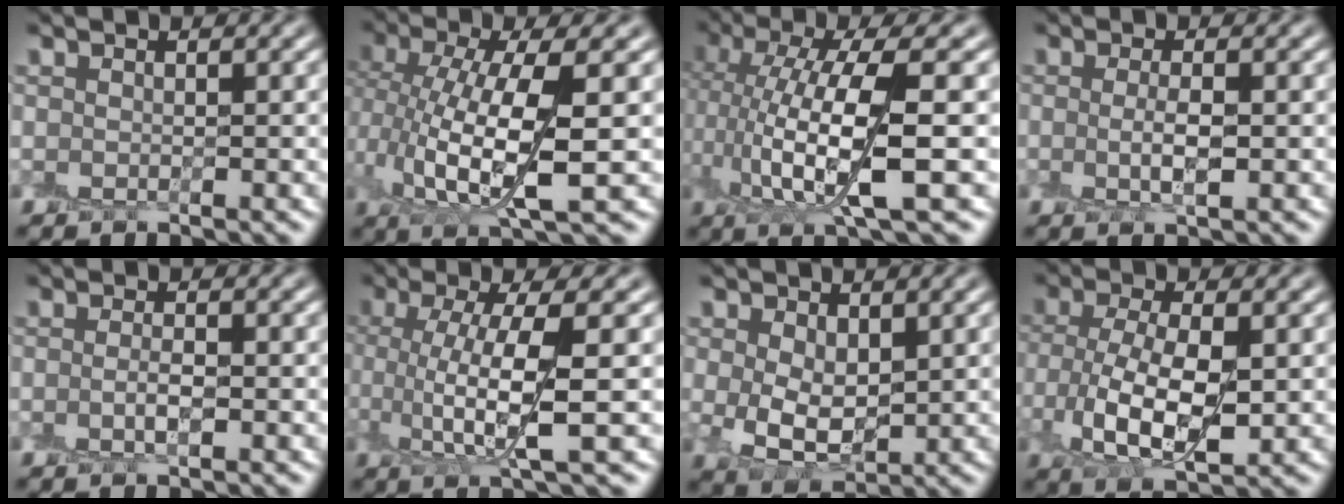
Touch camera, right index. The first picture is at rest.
{"total": 7.4, "force": [0.8, 2.6, 6.9], "torque": [-0.140, 0.001, 0.018]}
{"total": 7.9, "force": [0.6, 2.1, 7.6], "torque": [-0.148, 0.004, 0.018]}
{"total": 2.1, "force": [-0.1, 0.5, 2.1], "torque": [-0.042, 0.000, -0.002]}
{"total": 1.3, "force": [-0.2, 0.3, 1.2], "torque": [-0.024, 0.004, -0.007]}
{"total": 5.6, "force": [1.0, 1.3, 5.4], "torque": [-0.102, 0.006, 0.024]}
{"total": 4.3, "force": [0.5, 2.9, 3.1], "torque": [-0.064, 0.004, 0.016]}
{"total": 6.4, "force": [0.0, 3.5, 5.3], "torque": [-0.113, 0.004, 0.005]}